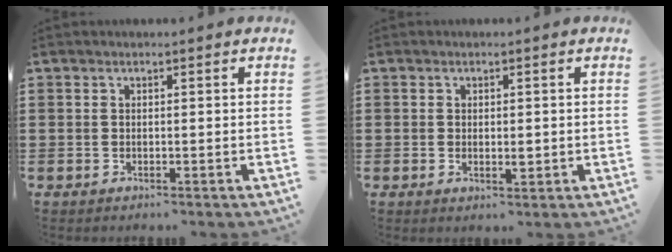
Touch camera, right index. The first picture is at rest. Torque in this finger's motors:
{"motor_torque": [1.07, 1.07, 0.31, 0.01]}